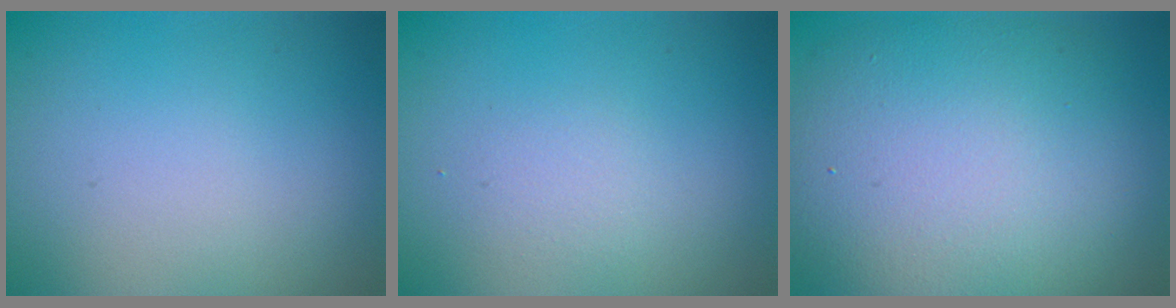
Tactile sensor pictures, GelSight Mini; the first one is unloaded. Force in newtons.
{"total": 1.3, "press": 1.2, "slide": 0.1}
{"total": 11.8, "press": 11.7, "slide": 1.1}